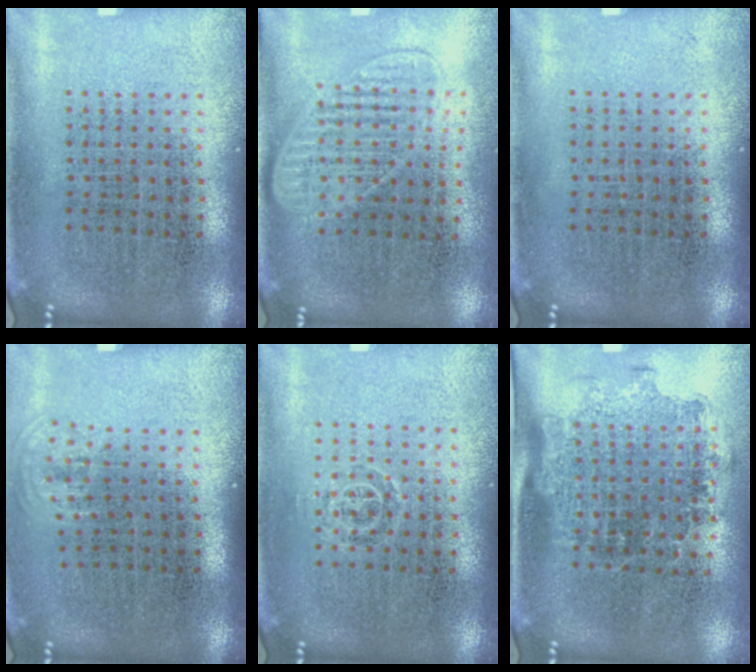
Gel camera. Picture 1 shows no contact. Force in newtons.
{"total": 1.4, "press": 1.2, "slide": 0.6}
{"total": 0.0}
{"total": 0.7, "press": 0.5, "slide": 0.4}
{"total": 0.7, "press": 0.5, "slide": 0.5}
{"total": 1.3, "press": 1.1, "slide": 0.7}